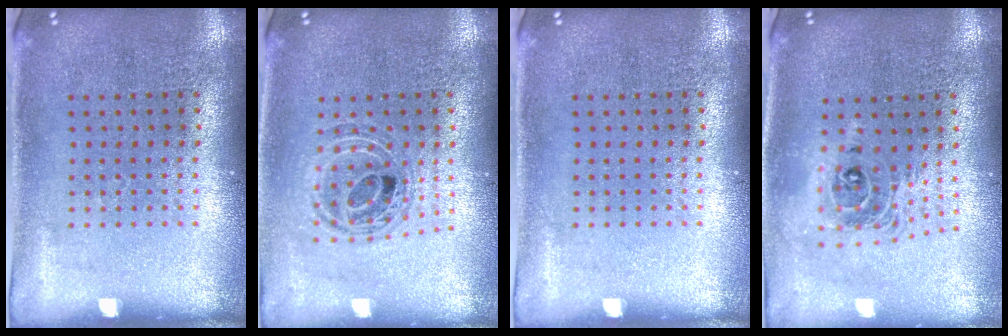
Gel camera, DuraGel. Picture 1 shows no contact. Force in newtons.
{"total": 0.9, "press": 0.9, "slide": 0.2}
{"total": 0.0}
{"total": 1.9, "press": 1.5, "slide": 1.3}